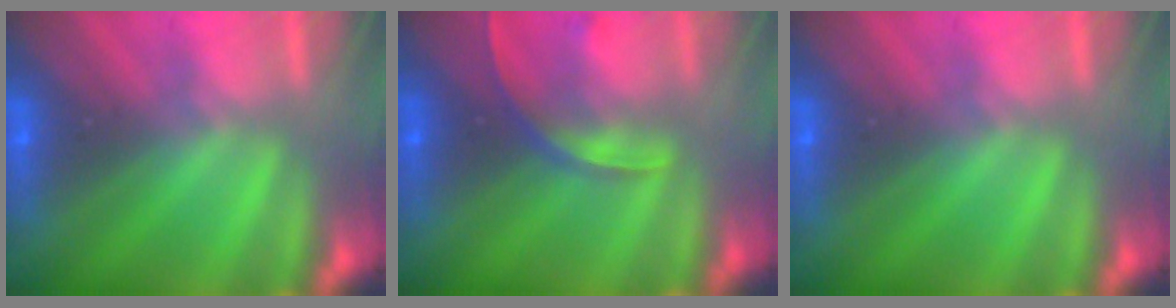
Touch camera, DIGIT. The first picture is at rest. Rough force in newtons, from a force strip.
{"total": 2.5}
{"total": 0.0}